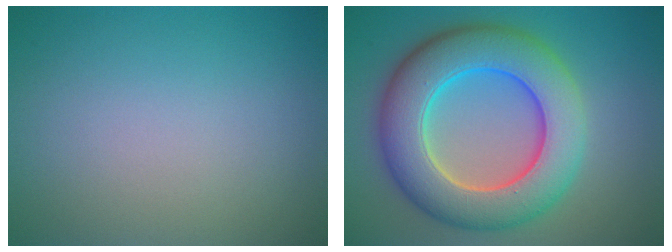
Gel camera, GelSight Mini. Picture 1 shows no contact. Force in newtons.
{"total": 10.4, "press": 10.4, "slide": 0.1}